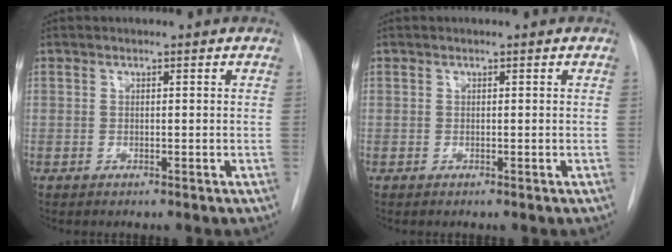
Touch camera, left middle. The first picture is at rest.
{"total": 0.0}